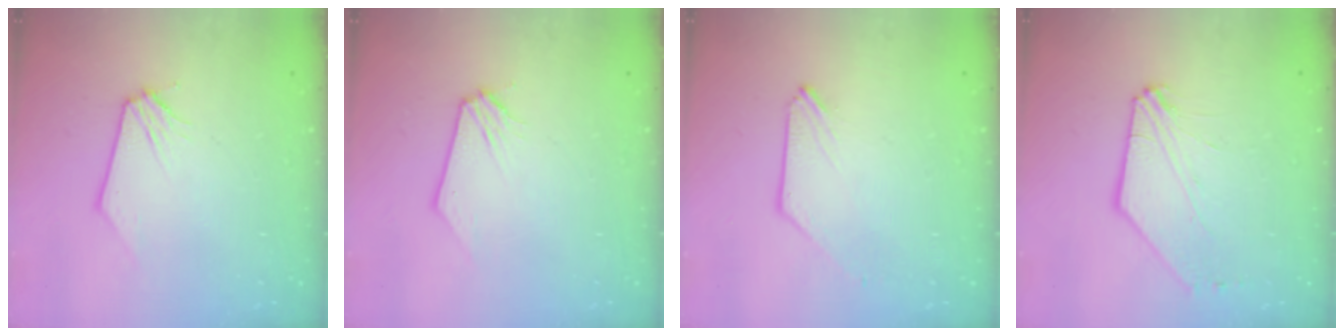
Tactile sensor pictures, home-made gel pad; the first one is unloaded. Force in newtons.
{"total": 0.0}
{"total": 0.0}
{"total": 6.3, "press": 6.2, "slide": 1.0}